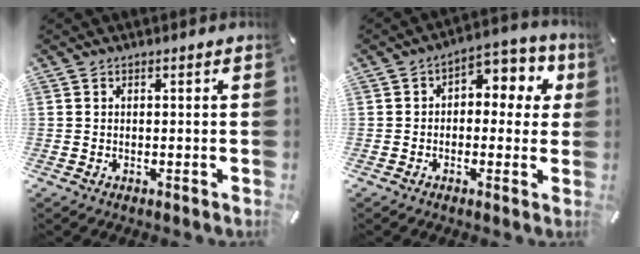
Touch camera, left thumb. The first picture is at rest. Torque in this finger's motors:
{"motor_torque": [1.01, 1.06, 0.78, -0.50, 0.02]}